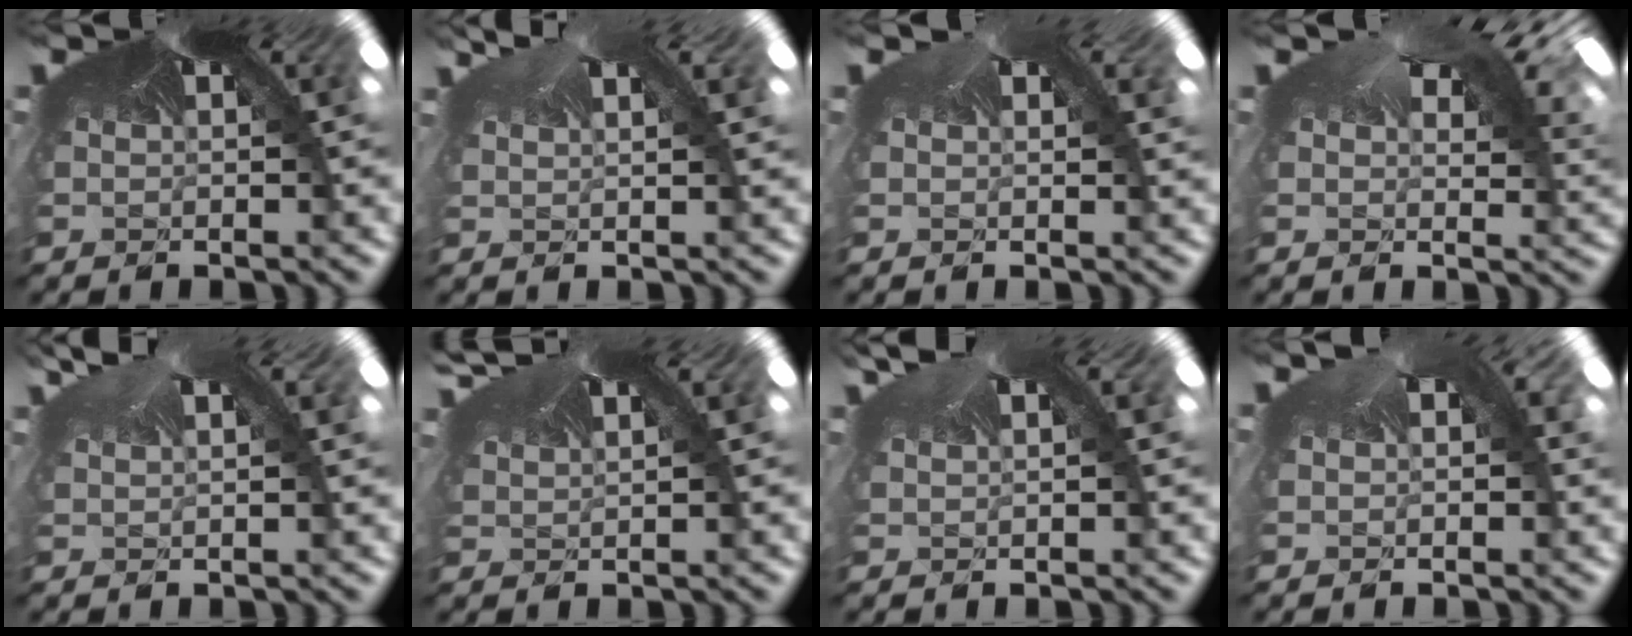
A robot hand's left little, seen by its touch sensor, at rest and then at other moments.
{"total": 3.0, "force": [0.1, -1.5, -2.6], "torque": [0.032, 0.000, -0.001]}
{"total": 1.0, "force": [0.8, 0.0, -0.6], "torque": [-0.009, 0.005, 0.005]}
{"total": 2.8, "force": [2.4, 1.0, -1.0], "torque": [-0.018, 0.017, 0.025]}
{"total": 0.9, "force": [0.3, -0.6, -0.6], "torque": [0.001, 0.006, 0.000]}
{"total": 2.2, "force": [1.8, 0.8, 1.0], "torque": [-0.054, 0.021, 0.031]}
{"total": 0.7, "force": [0.6, 0.0, 0.3], "torque": [-0.016, 0.010, 0.002]}
{"total": 1.1, "force": [0.6, 0.7, 0.6], "torque": [-0.024, 0.012, 0.003]}